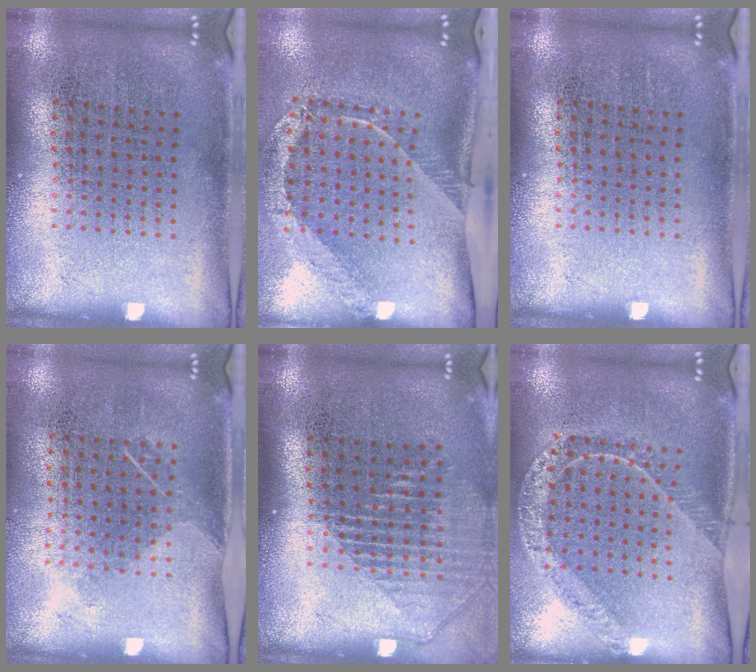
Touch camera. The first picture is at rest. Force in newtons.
{"total": 2.6, "press": 1.7, "slide": 1.9}
{"total": 0.0}
{"total": 1.2, "press": 0.9, "slide": 0.8}
{"total": 1.3, "press": 1.2, "slide": 0.6}
{"total": 1.4, "press": 1.4, "slide": 0.2}